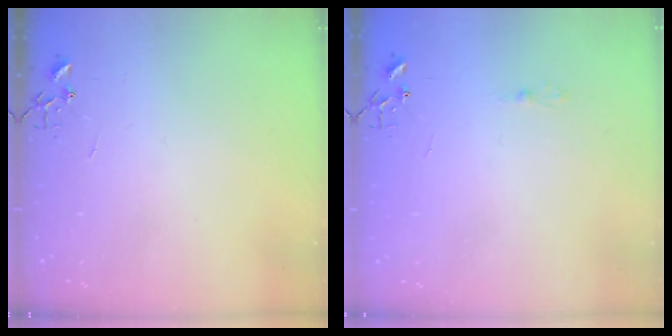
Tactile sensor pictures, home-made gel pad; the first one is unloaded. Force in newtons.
{"total": 2.5, "press": 2.5, "slide": 0.3}